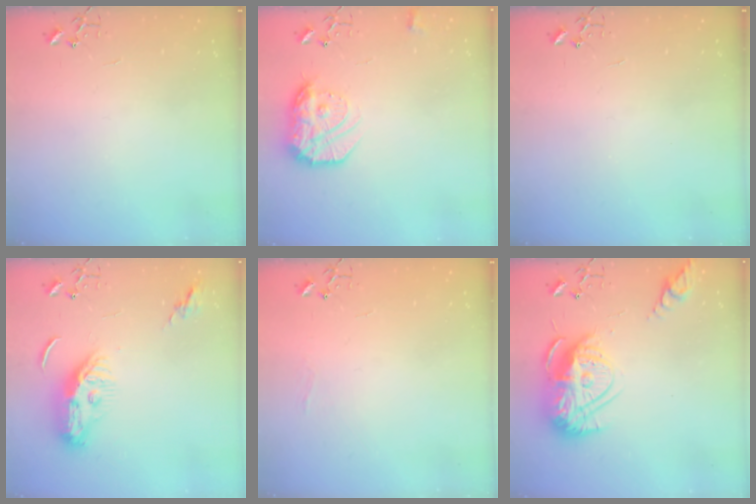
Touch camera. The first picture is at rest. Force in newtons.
{"total": 16.4, "press": 16.3, "slide": 1.3}
{"total": 0.0}
{"total": 10.2, "press": 10.1, "slide": 1.0}
{"total": 4.4, "press": 4.4, "slide": 0.6}
{"total": 18.1, "press": 18.1, "slide": 1.6}